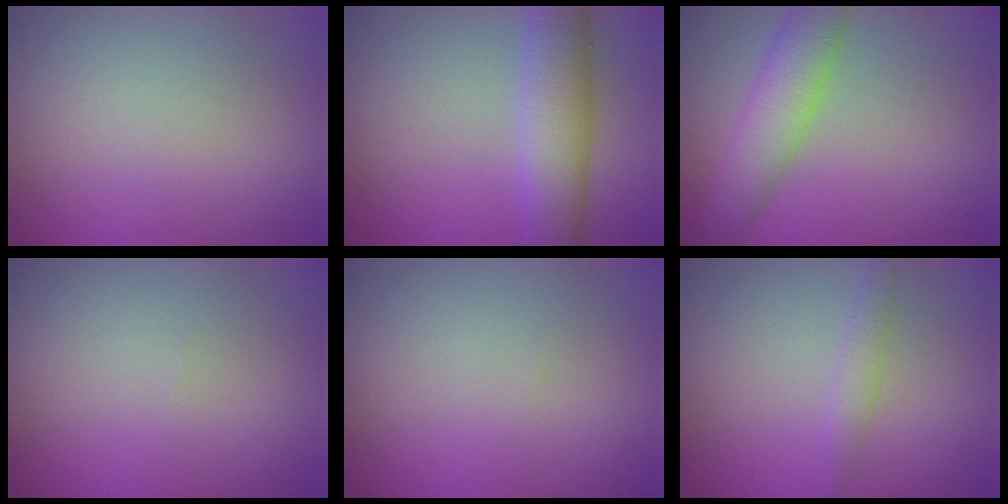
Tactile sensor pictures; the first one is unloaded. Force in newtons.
{"total": 6.0, "press": 6.0, "slide": 0.2}
{"total": 5.5, "press": 5.5, "slide": 0.3}
{"total": 0.0}
{"total": 0.0}
{"total": 1.5, "press": 1.5, "slide": 0.0}